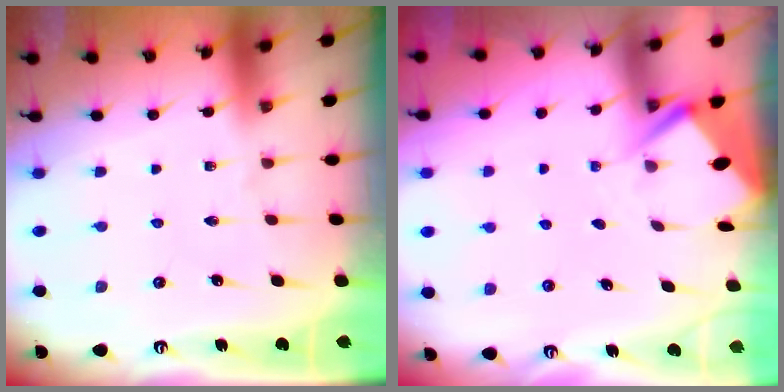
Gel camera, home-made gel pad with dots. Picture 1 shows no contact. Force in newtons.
{"total": 2.8, "press": 2.8, "slide": 0.4}